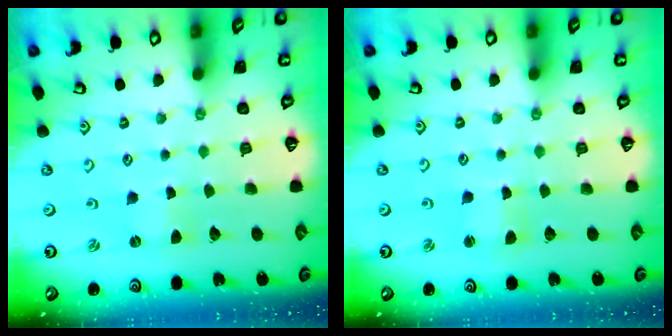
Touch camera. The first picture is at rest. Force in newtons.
{"total": 1.5, "press": 1.5, "slide": 0.2}